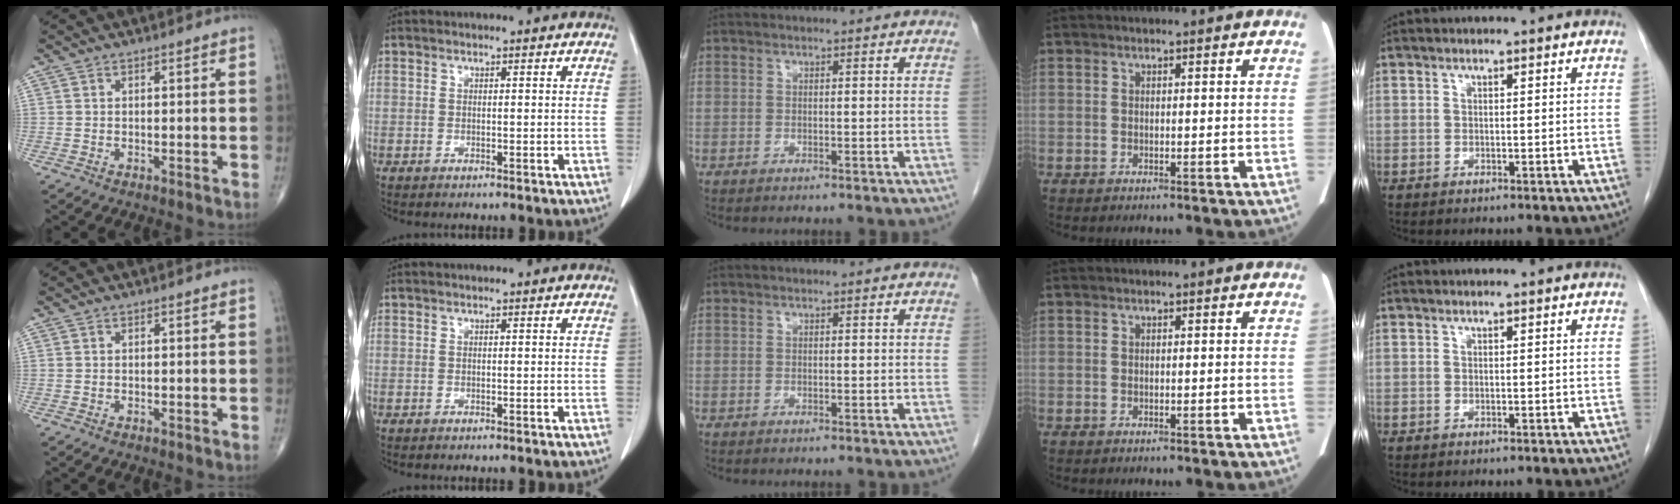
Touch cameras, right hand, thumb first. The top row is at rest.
{}